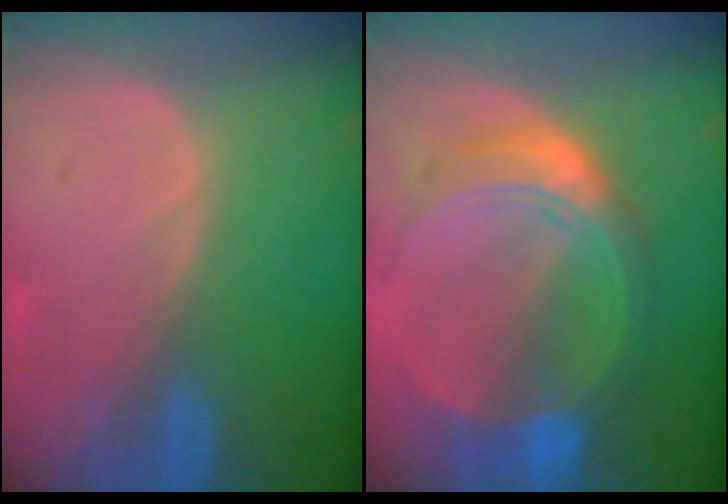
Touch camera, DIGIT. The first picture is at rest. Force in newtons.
{"total": 8.7, "press": 8.7, "slide": 0.7}